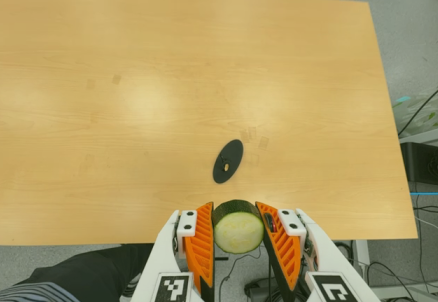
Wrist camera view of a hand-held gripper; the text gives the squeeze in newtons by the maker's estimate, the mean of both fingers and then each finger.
{"total": 11.1, "left": 9.9, "right": 12.3}